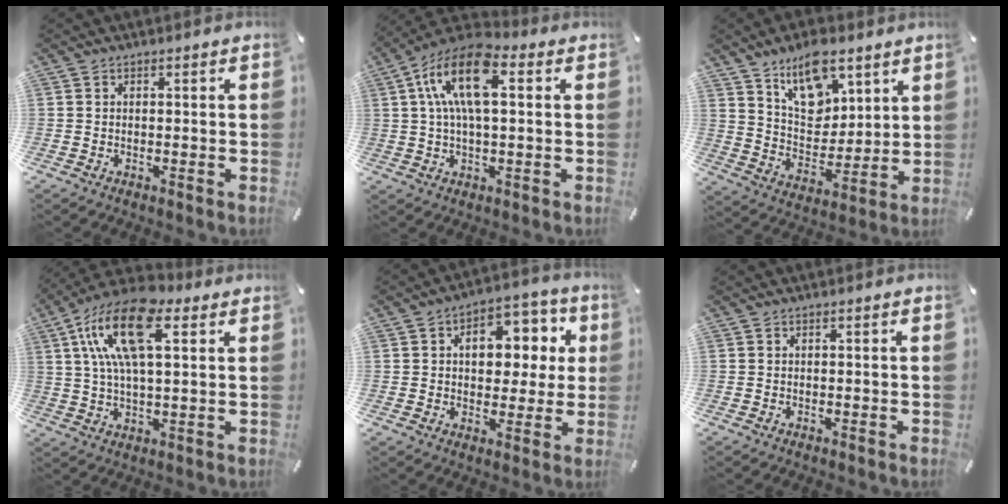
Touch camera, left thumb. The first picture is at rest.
{"total": 14.5, "force": [4.2, 6.7, 12.2], "torque": [-0.253, -0.001, 0.071]}
{"total": 13.9, "force": [9.0, 8.5, 6.4], "torque": [-0.094, -0.058, 0.164]}
{"total": 17.3, "force": [7.0, 7.6, 13.8], "torque": [-0.287, -0.007, 0.116]}
{"total": 8.0, "force": [1.2, 5.5, 5.6], "torque": [-0.061, -0.002, 0.008]}
{"total": 0.0}